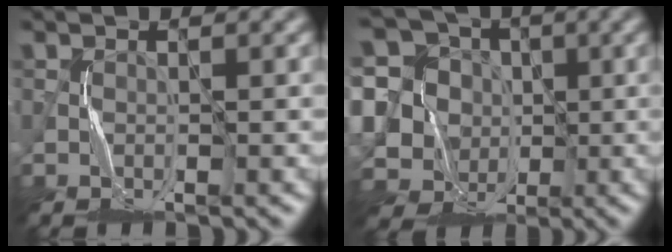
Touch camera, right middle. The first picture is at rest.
{"total": 13.1, "force": [2.7, 11.8, 5.0], "torque": [-0.153, 0.039, 0.027]}